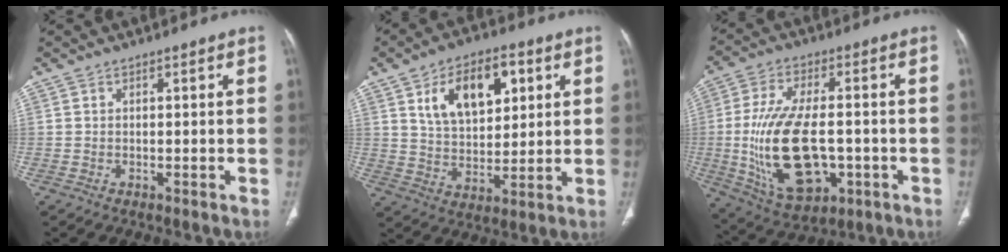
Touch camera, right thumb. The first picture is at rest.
{"total": 14.6, "force": [5.6, 8.4, 10.5], "torque": [-0.136, -0.013, 0.102]}
{"total": 19.3, "force": [-2.7, 10.0, 16.2], "torque": [-0.309, 0.001, -0.028]}